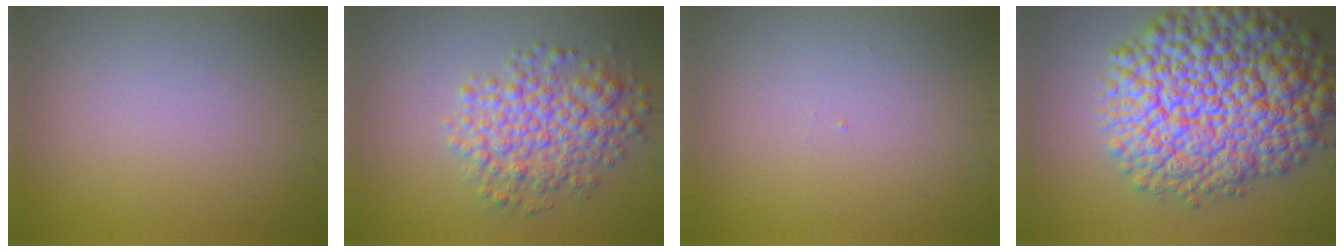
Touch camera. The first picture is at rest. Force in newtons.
{"total": 5.5, "press": 5.5, "slide": 0.1}
{"total": 0.0}
{"total": 15.2, "press": 15.2, "slide": 0.6}